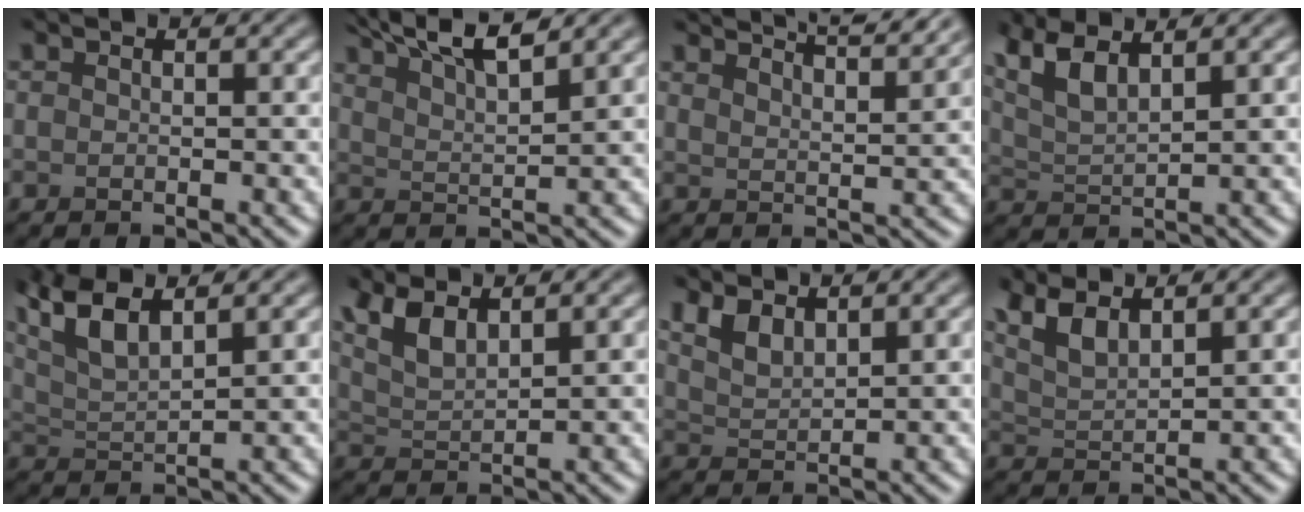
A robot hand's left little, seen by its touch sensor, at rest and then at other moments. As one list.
[{"total": 7.9, "force": [6.2, 2.0, 4.4], "torque": [-0.054, 0.027, 0.066]}, {"total": 7.2, "force": [6.1, 1.7, 3.4], "torque": [-0.024, 0.024, 0.052]}, {"total": 5.2, "force": [3.3, 1.7, 3.6], "torque": [-0.083, 0.011, 0.062]}, {"total": 7.1, "force": [4.5, 2.5, 5.0], "torque": [-0.102, 0.029, 0.068]}, {"total": 3.9, "force": [2.5, 1.3, 2.6], "torque": [-0.064, 0.003, 0.055]}, {"total": 2.5, "force": [1.9, 1.0, 1.4], "torque": [-0.033, -0.002, 0.041]}, {"total": 4.1, "force": [2.9, 1.3, 2.7], "torque": [-0.067, 0.005, 0.061]}]